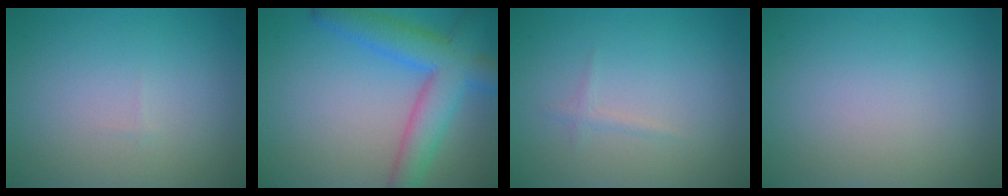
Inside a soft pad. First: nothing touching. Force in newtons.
{"total": 7.0, "press": 7.0, "slide": 0.3}
{"total": 0.7, "press": 0.7, "slide": 0.0}
{"total": 0.0}